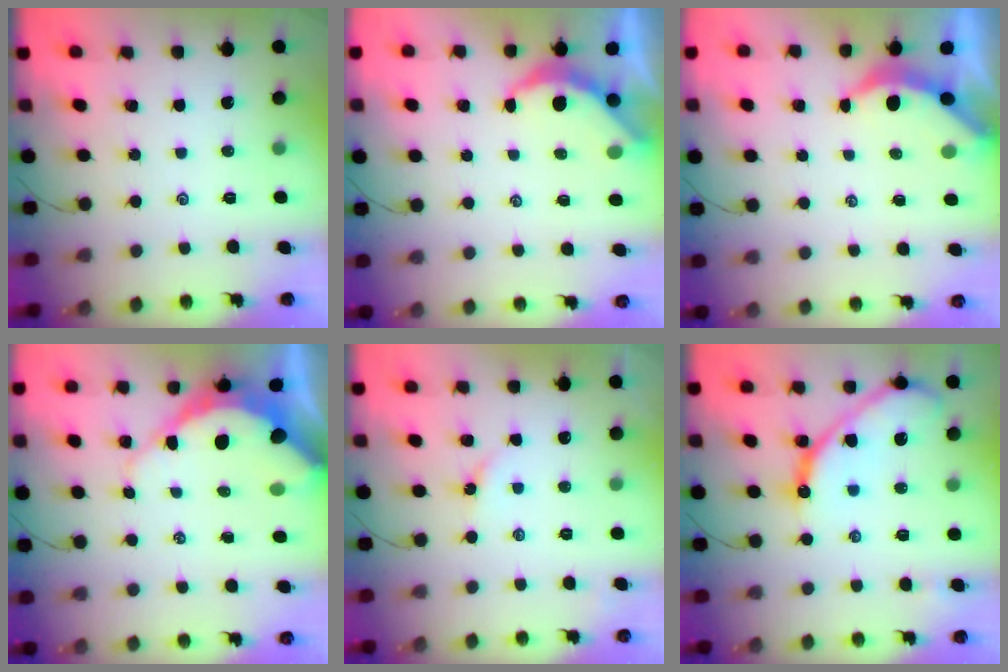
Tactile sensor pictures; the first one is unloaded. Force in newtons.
{"total": 5.9, "press": 5.9, "slide": 0.5}
{"total": 3.8, "press": 3.8, "slide": 0.5}
{"total": 12.5, "press": 12.4, "slide": 1.6}
{"total": 2.0, "press": 1.9, "slide": 0.3}
{"total": 12.3, "press": 12.3, "slide": 1.3}